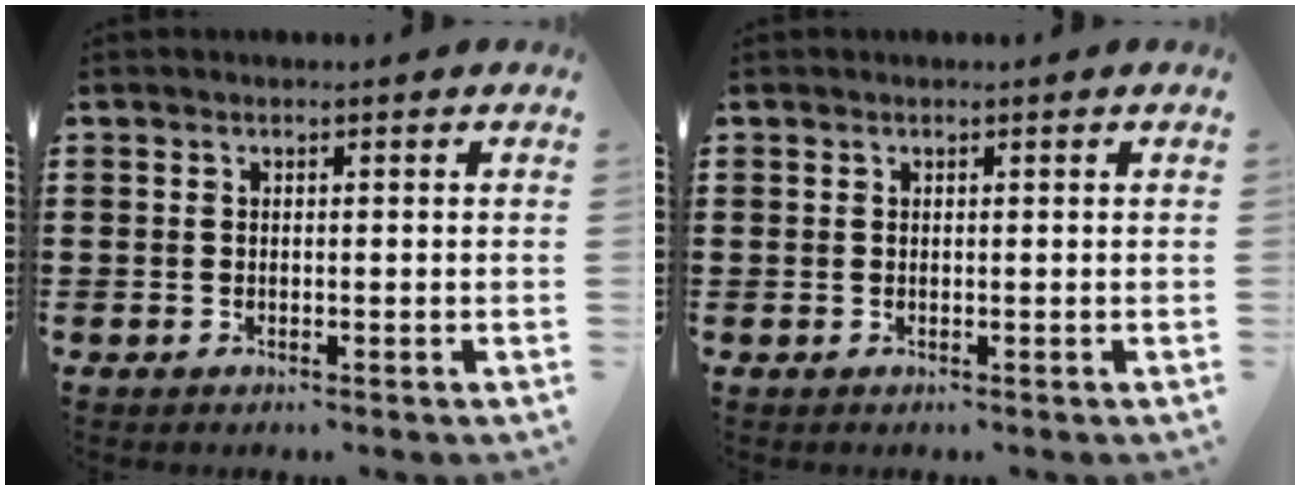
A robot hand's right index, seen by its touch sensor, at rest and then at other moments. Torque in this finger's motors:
{"motor_torque": [-1.72, 0.42, -1.05, -0.22]}